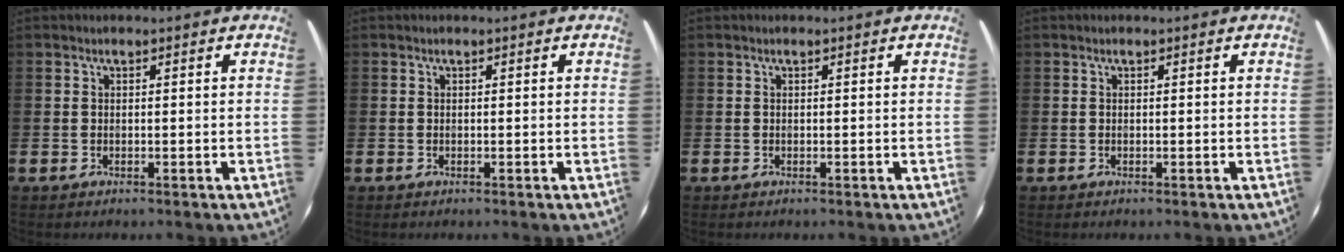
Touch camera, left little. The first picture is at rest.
{"total": 0.0}
{"total": 0.0}
{"total": 0.0}